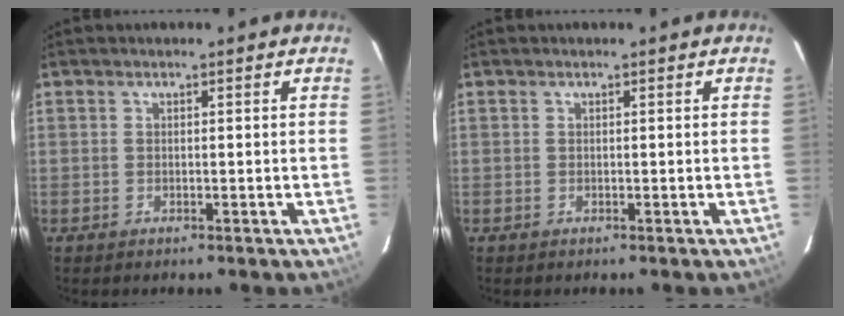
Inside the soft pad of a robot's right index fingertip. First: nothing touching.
{"total": 0.0}